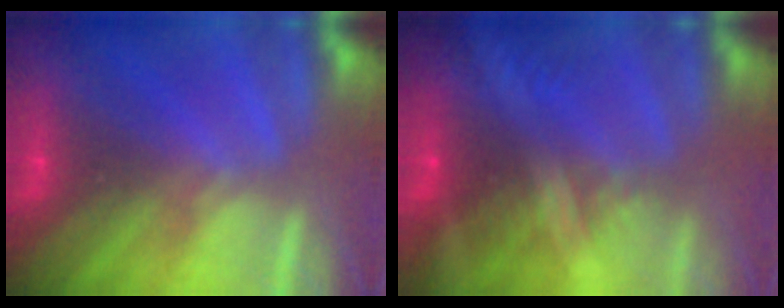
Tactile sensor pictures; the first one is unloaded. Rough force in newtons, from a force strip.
{"total": 8.2}